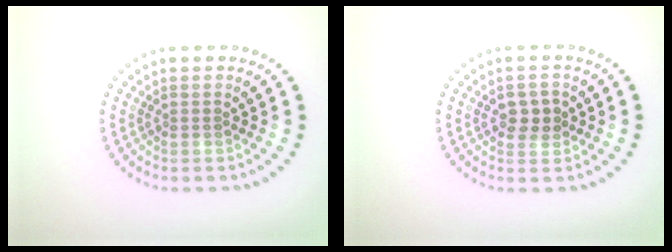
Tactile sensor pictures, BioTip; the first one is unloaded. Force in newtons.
{"total": 2.2, "press": 2.2, "slide": 0.2}